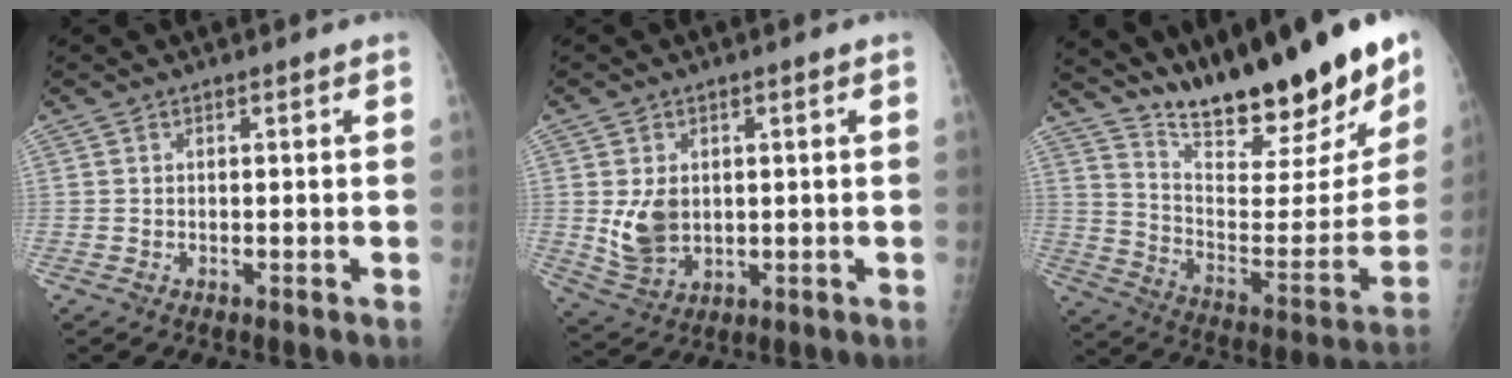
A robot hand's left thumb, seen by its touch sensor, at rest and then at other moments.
{"total": 7.2, "force": [0.6, 5.3, 4.8], "torque": [-0.074, -0.011, 0.027]}
{"total": 26.8, "force": [20.8, 6.6, 15.5], "torque": [-0.206, -0.104, 0.320]}